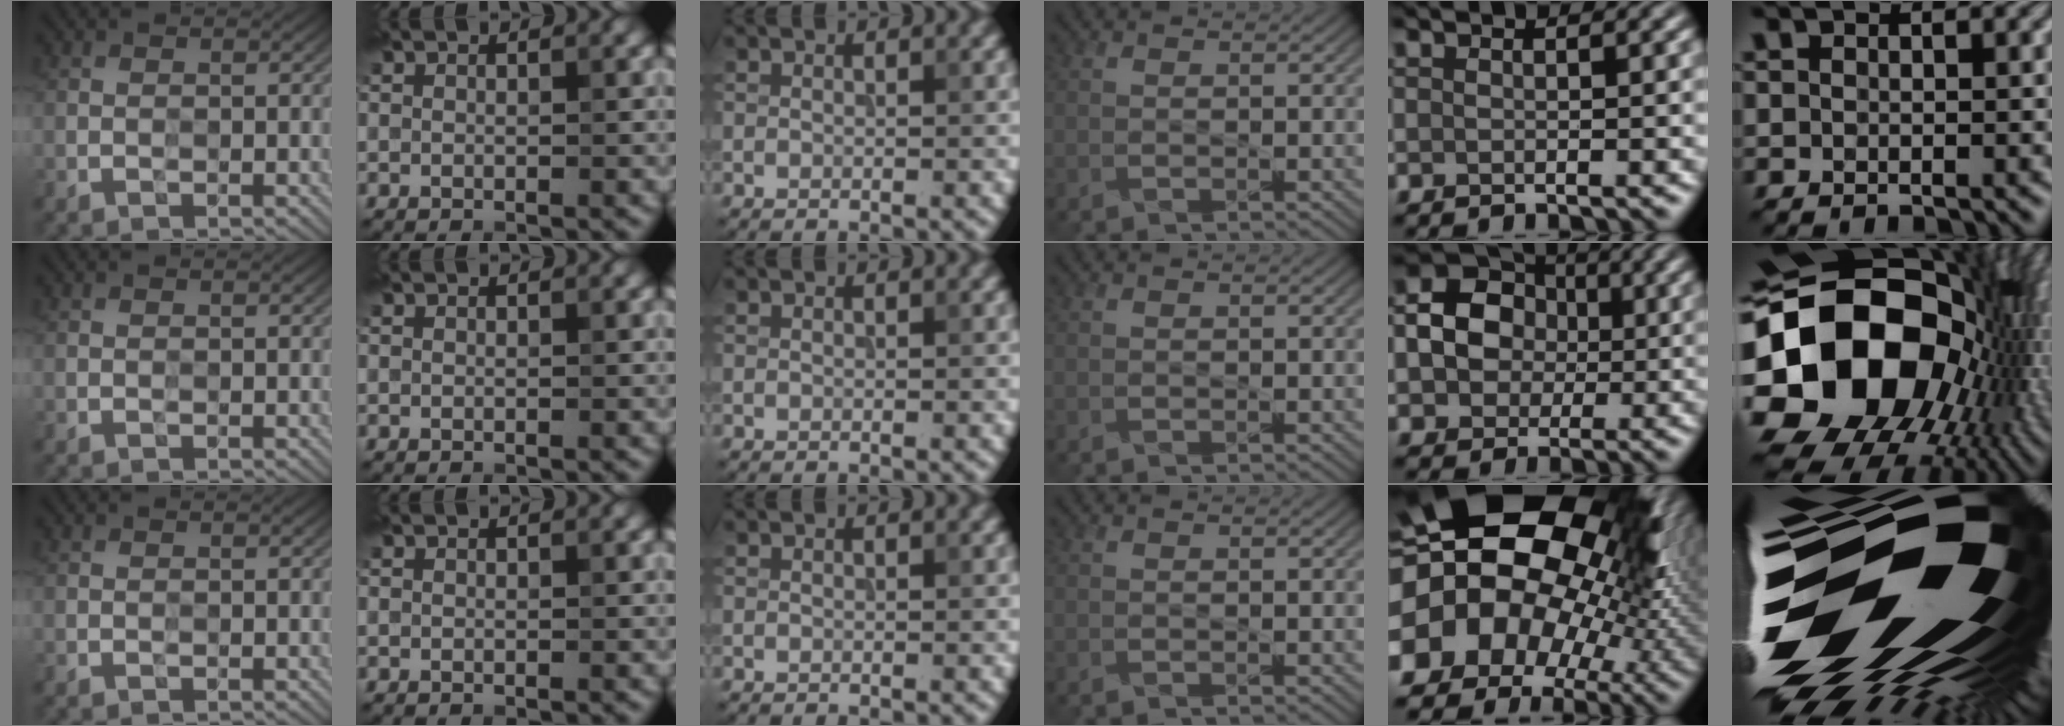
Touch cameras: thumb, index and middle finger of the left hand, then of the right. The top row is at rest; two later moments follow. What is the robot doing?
{"motion": "press", "object": "button"}